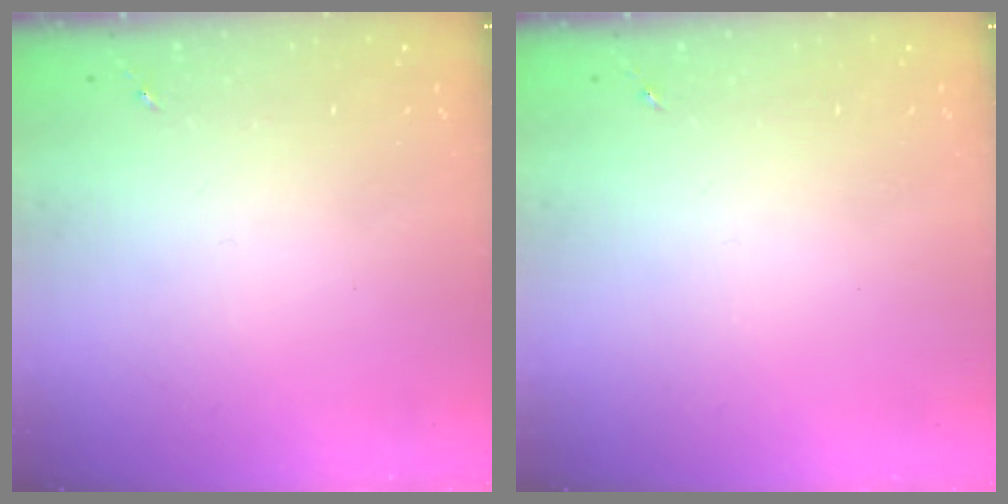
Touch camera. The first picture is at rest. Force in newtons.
{"total": 0.0}